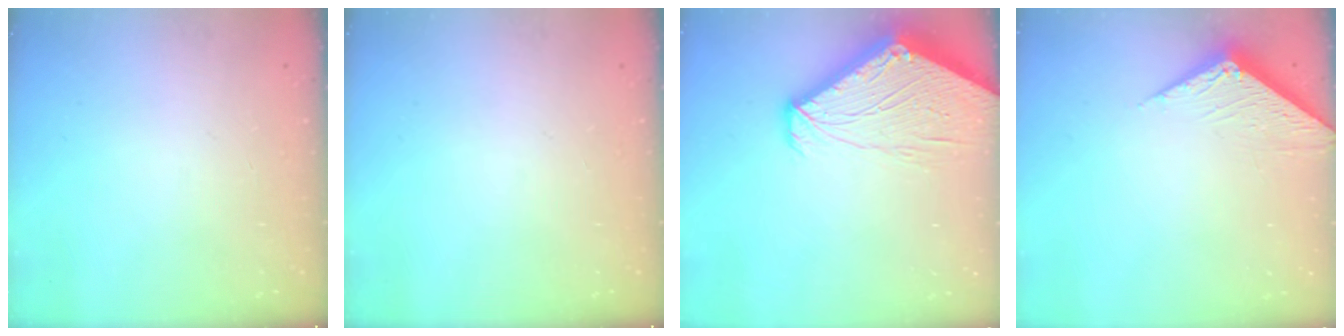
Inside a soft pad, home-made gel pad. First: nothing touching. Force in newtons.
{"total": 0.0}
{"total": 6.7, "press": 6.7, "slide": 0.5}
{"total": 4.7, "press": 4.7, "slide": 0.3}